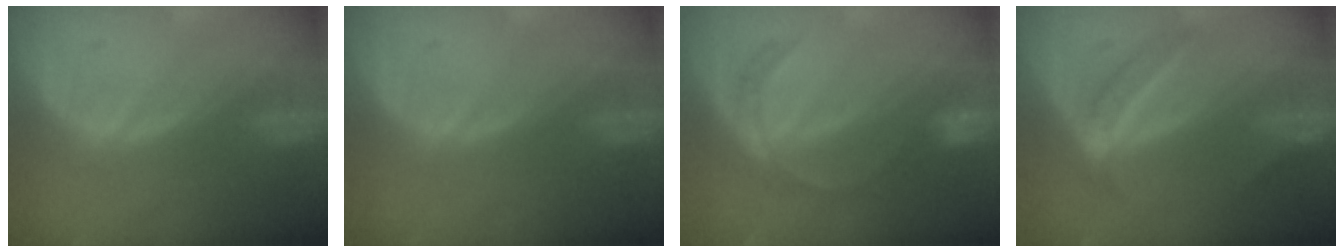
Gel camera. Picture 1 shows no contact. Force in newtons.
{"total": 0.0}
{"total": 5.5, "press": 5.0, "slide": 2.2}
{"total": 5.0, "press": 4.6, "slide": 2.0}